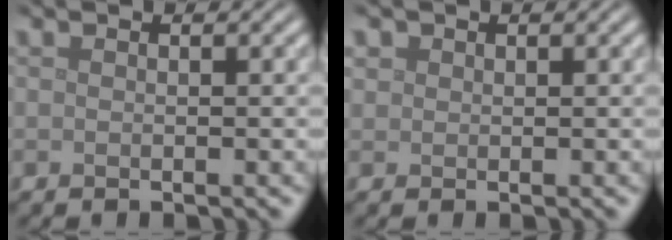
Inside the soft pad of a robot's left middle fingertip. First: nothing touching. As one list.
[{"total": 0.9, "force": [0.4, 0.8, 0.1], "torque": [0.003, 0.000, 0.008]}]